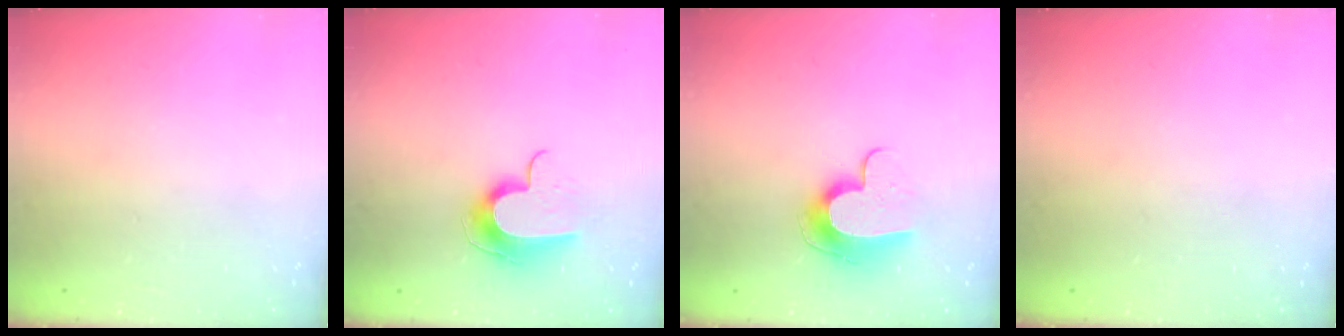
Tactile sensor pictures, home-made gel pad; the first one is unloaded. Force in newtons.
{"total": 9.9, "press": 9.9, "slide": 0.1}
{"total": 10.2, "press": 10.2, "slide": 0.1}
{"total": 0.0}